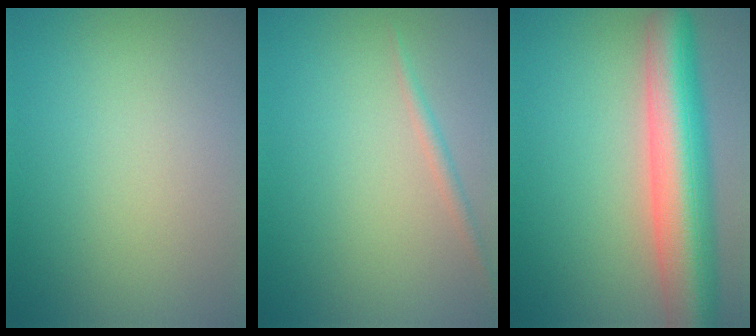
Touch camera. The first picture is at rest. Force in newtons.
{"total": 1.2, "press": 1.1, "slide": 0.1}
{"total": 9.8, "press": 9.8, "slide": 0.6}